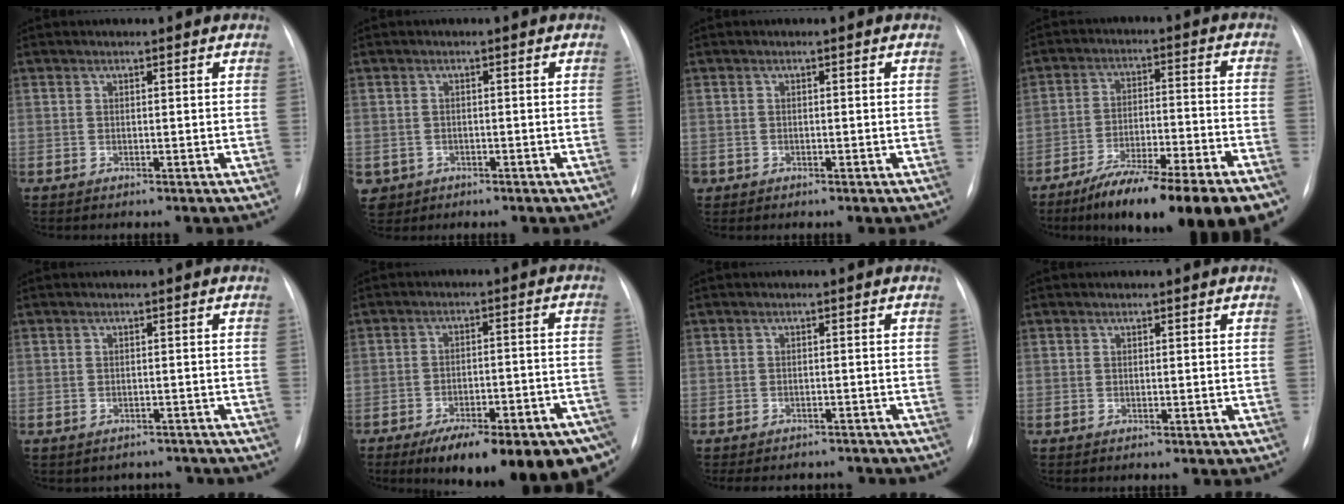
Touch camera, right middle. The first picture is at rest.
{"total": 5.3, "force": [-2.3, 4.7, 0.7], "torque": [-0.019, 0.006, -0.032]}
{"total": 0.7, "force": [-0.3, 0.7, 0.1], "torque": [-0.001, 0.005, -0.002]}
{"total": 21.2, "force": [-15.4, 2.5, 14.4], "torque": [-0.167, -0.002, -0.240]}
{"total": 3.3, "force": [-2.8, 1.7, -0.4], "torque": [0.006, 0.017, -0.035]}
{"total": 21.0, "force": [-14.0, 5.7, 14.5], "torque": [-0.138, 0.018, -0.188]}
{"total": 9.3, "force": [-8.3, 3.6, 2.1], "torque": [-0.031, 0.009, -0.096]}
{"total": 0.0}